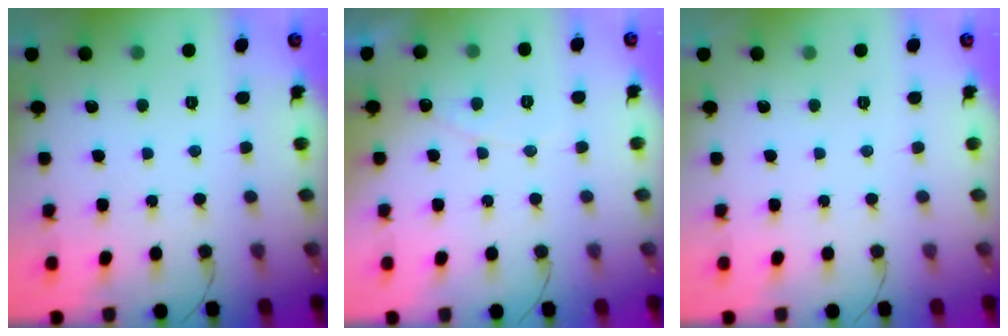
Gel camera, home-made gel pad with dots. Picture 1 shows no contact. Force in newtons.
{"total": 4.5, "press": 4.5, "slide": 0.4}
{"total": 0.0}